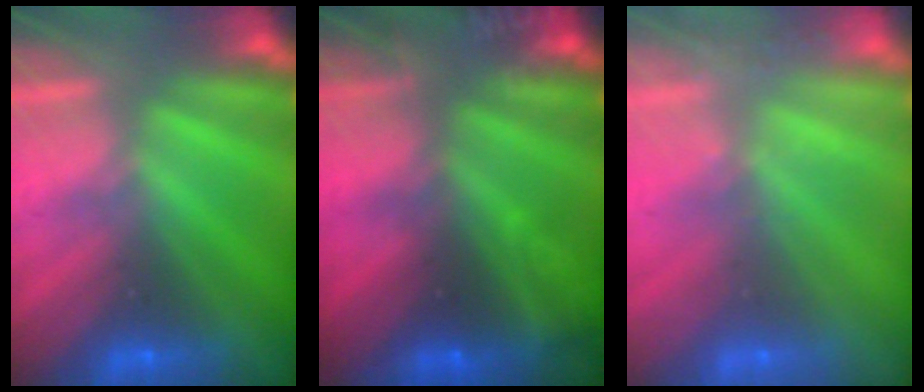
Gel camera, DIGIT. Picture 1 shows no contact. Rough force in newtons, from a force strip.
{"total": 9.0}
{"total": 2.4}